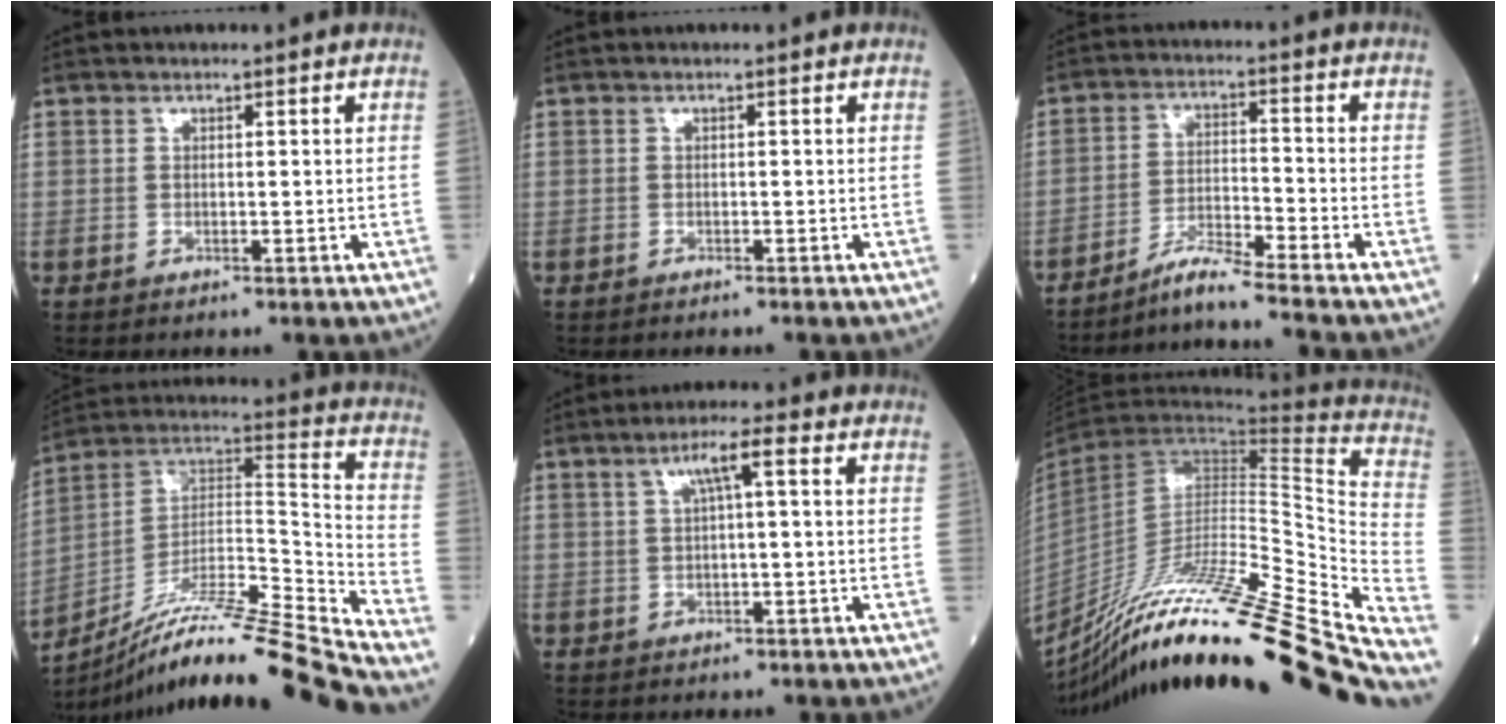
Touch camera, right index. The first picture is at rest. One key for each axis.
{"total": 1.3, "fx": -1.2, "fy": -0.1, "fz": 0.5, "tx": -0.006, "ty": 0.001, "tz": -0.016}
{"total": 6.3, "fx": -5.7, "fy": -2.1, "fz": 1.6, "tx": -0.037, "ty": -0.017, "tz": -0.105}
{"total": 22.0, "fx": -18.9, "fy": -1.8, "fz": 11.0, "tx": -0.187, "ty": 0.010, "tz": -0.329}
{"total": 4.3, "fx": 1.2, "fy": 0.2, "fz": 4.1, "tx": -0.073, "ty": 0.015, "tz": 0.022}
{"total": 37.6, "fx": -30.8, "fy": -0.3, "fz": 21.5, "tx": -0.238, "ty": -0.070, "tz": -0.472}